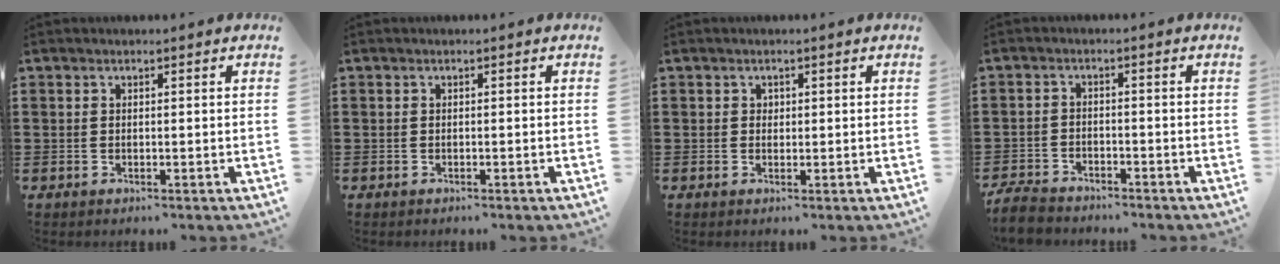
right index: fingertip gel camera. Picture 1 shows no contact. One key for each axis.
{"total": 0.5, "fx": -0.5, "fy": -0.2, "fz": 0.1, "tx": -0.001, "ty": -0.005, "tz": -0.009}
{"total": 0.8, "fx": 0.3, "fy": 0.8, "fz": 0.2, "tx": -0.005, "ty": 0.003, "tz": 0.006}
{"total": 4.0, "fx": -3.8, "fy": 0.6, "fz": 0.8, "tx": -0.028, "ty": -0.005, "tz": -0.082}